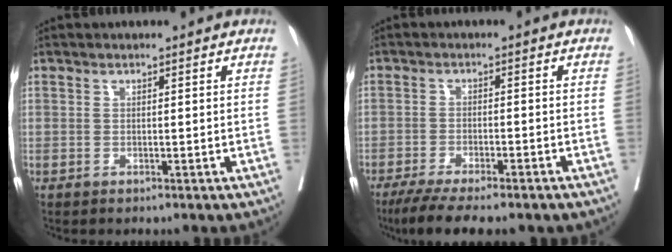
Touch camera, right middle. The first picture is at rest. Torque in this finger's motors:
{"motor_torque": [1.07, -1.07, 0.18, 0.06]}